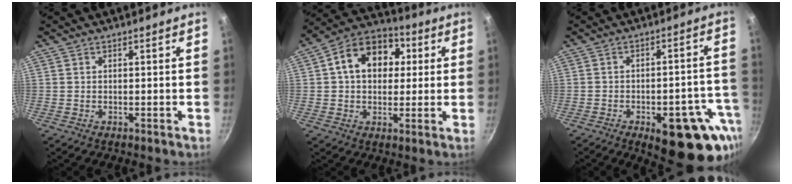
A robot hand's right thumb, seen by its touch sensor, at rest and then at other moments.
{"total": 14.4, "force": [3.0, 10.7, 9.1], "torque": [-0.114, 0.023, 0.030]}
{"total": 17.8, "force": [-8.1, 7.4, 14.0], "torque": [-0.110, 0.029, -0.098]}